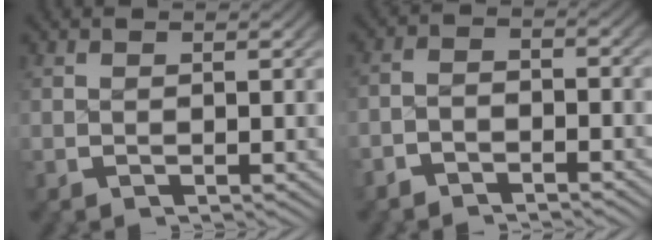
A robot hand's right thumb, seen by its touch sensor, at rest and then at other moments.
{"total": 2.2, "force": [-1.9, 0.9, 0.5], "torque": [-0.002, 0.001, -0.040]}